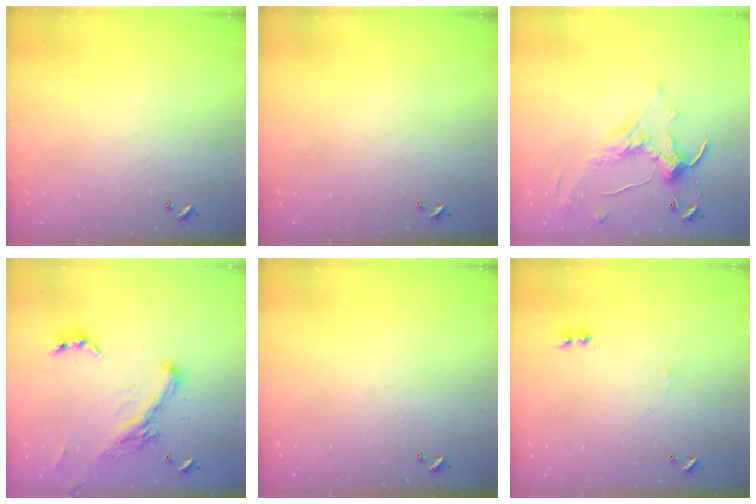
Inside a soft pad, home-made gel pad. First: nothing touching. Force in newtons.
{"total": 0.0}
{"total": 1.1, "press": 0.4, "slide": 1.0}
{"total": 4.6, "press": 4.4, "slide": 1.4}
{"total": 0.0}
{"total": 1.5, "press": 1.4, "slide": 0.6}